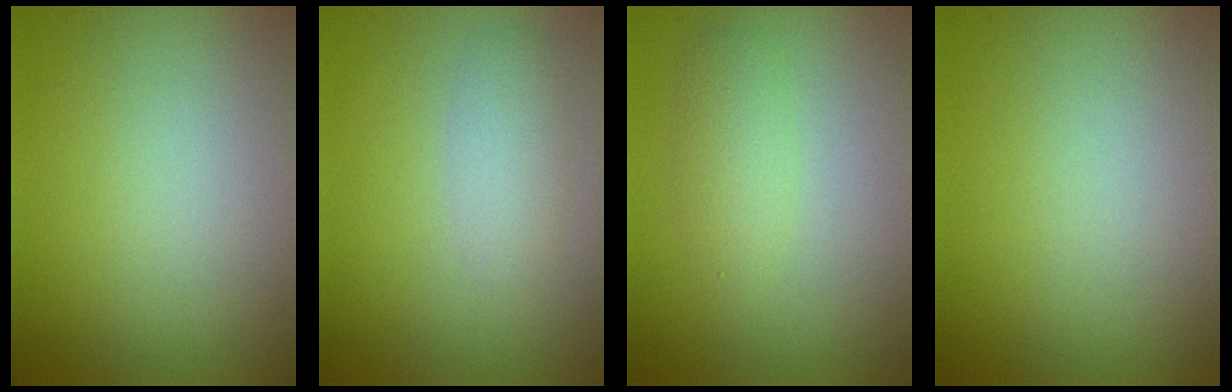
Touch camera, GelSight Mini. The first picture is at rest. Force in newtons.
{"total": 1.9, "press": 1.9, "slide": 0.1}
{"total": 1.9, "press": 1.9, "slide": 0.1}
{"total": 0.0}